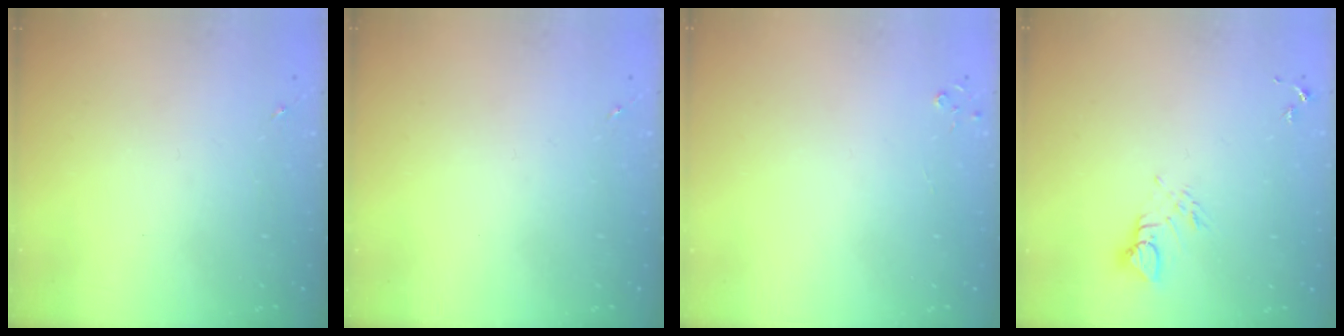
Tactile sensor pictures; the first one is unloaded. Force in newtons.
{"total": 0.0}
{"total": 2.7, "press": 2.7, "slide": 0.3}
{"total": 4.8, "press": 4.8, "slide": 0.2}